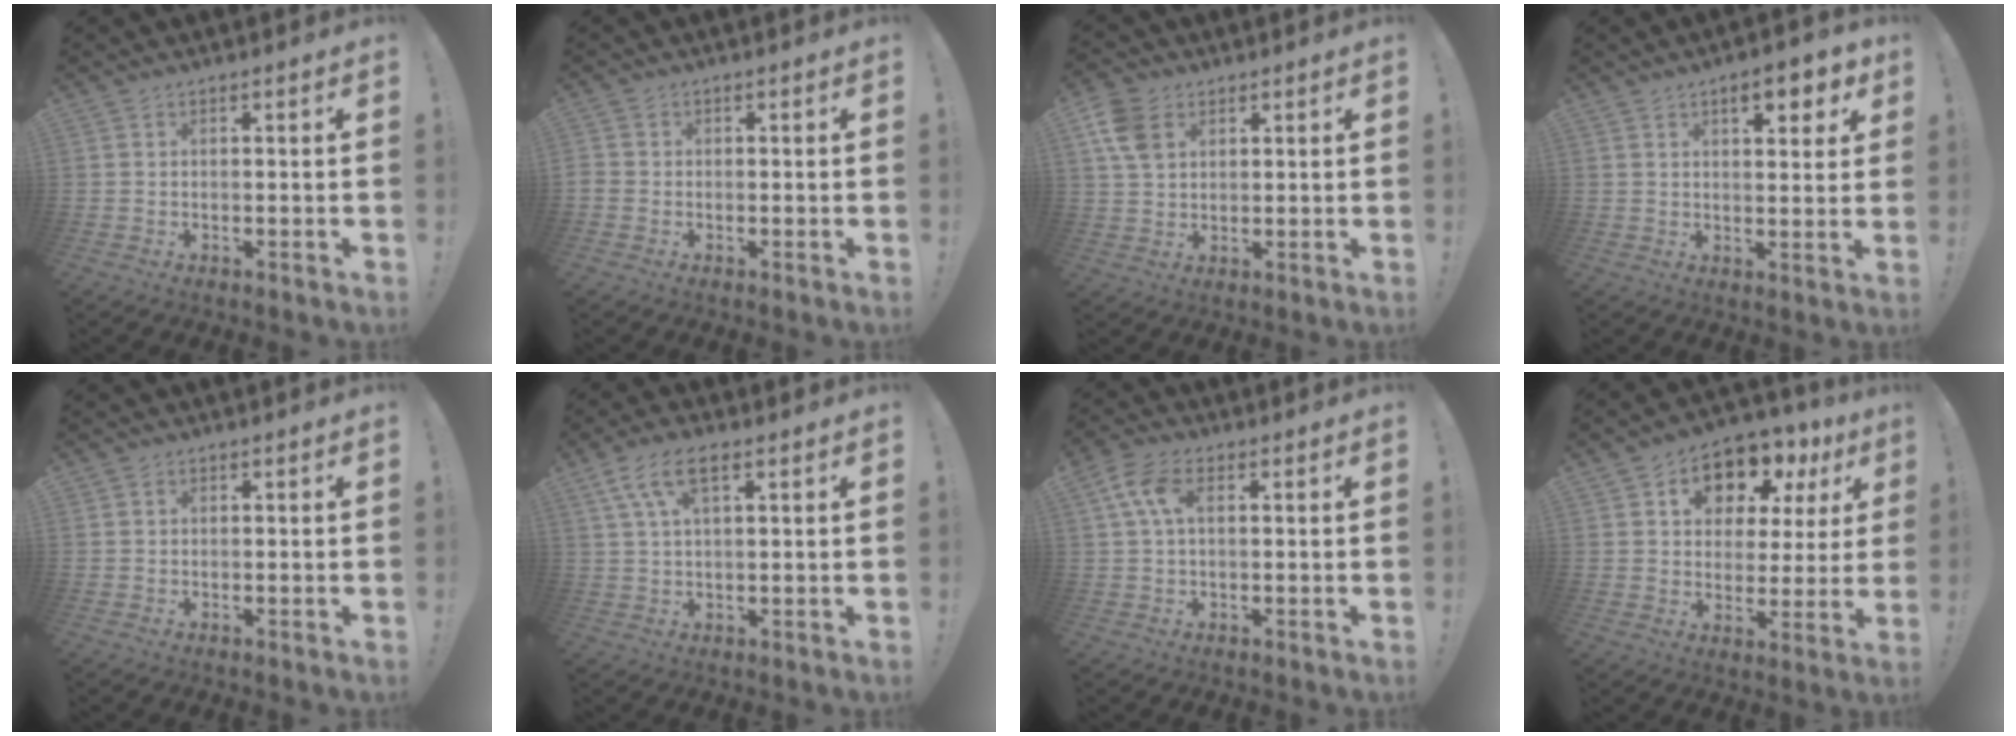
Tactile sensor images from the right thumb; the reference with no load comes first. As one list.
[{"total": 1.8, "force": [-0.5, 1.5, 0.7], "torque": [-0.011, 0.006, -0.009]}, {"total": 9.4, "force": [3.8, 6.7, 5.4], "torque": [-0.099, -0.004, 0.075]}, {"total": 7.7, "force": [4.2, 2.9, 5.7], "torque": [-0.068, -0.014, 0.066]}, {"total": 0.6, "force": [0.3, 0.6, 0.1], "torque": [-0.002, 0.002, 0.005]}, {"total": 8.5, "force": [3.9, 3.6, 6.6], "torque": [-0.121, 0.005, 0.076]}, {"total": 8.2, "force": [2.1, 4.8, 6.4], "torque": [-0.134, 0.012, 0.040]}, {"total": 11.1, "force": [6.9, 7.2, 4.9], "torque": [-0.074, -0.051, 0.123]}]